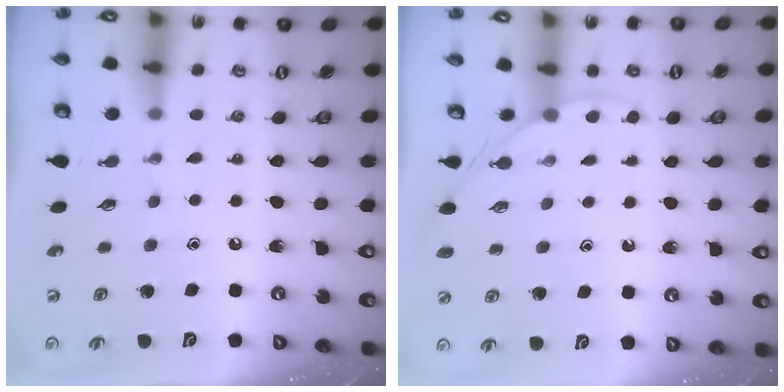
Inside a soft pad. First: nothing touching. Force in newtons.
{"total": 2.9, "press": 2.9, "slide": 0.4}